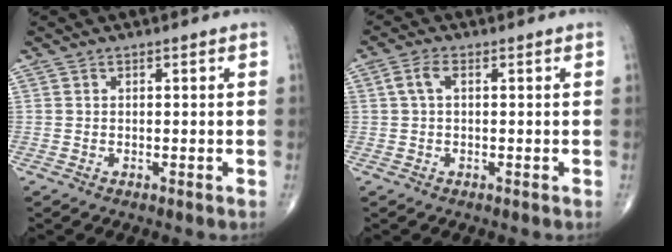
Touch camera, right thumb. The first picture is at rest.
{"total": 2.8, "force": [0.6, 1.3, 2.4], "torque": [-0.058, 0.010, 0.010]}